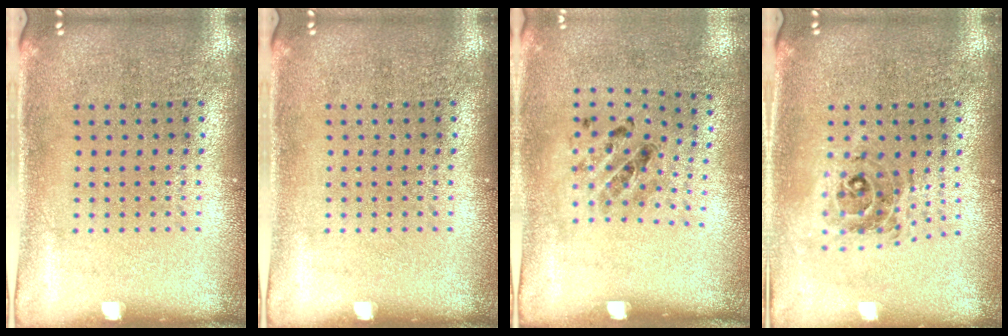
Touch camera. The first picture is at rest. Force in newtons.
{"total": 0.0}
{"total": 1.3, "press": 0.6, "slide": 1.2}
{"total": 0.7, "press": 0.7, "slide": 0.1}